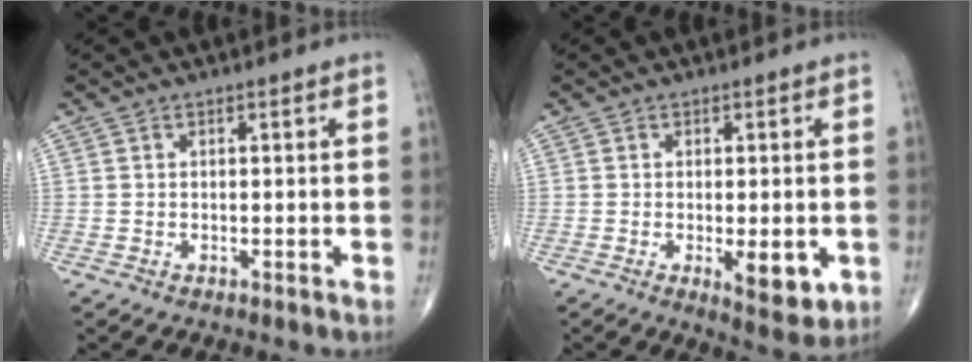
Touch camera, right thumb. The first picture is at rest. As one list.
[{"total": 7.1, "force": [-1.7, 2.8, 6.3], "torque": [-0.077, -0.015, -0.018]}]